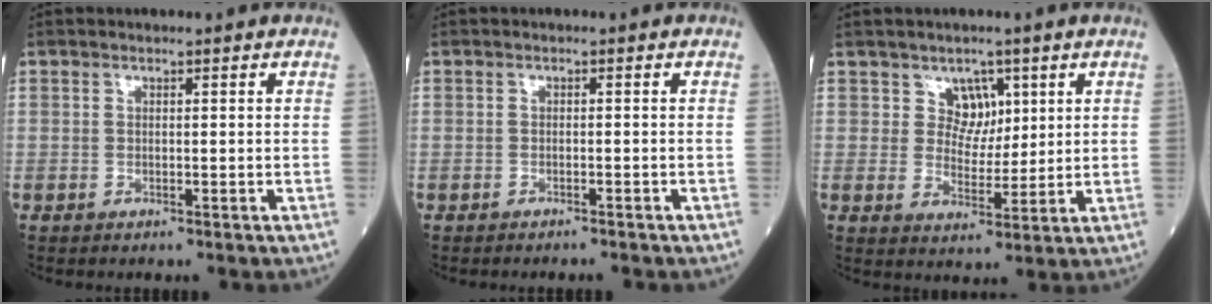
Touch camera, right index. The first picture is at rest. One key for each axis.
{"total": 3.4, "fx": -2.8, "fy": 1.1, "fz": 1.5, "tx": -0.032, "ty": -0.005, "tz": -0.033}
{"total": 4.9, "fx": 2.3, "fy": 3.8, "fz": 2.0, "tx": -0.034, "ty": 0.007, "tz": 0.045}